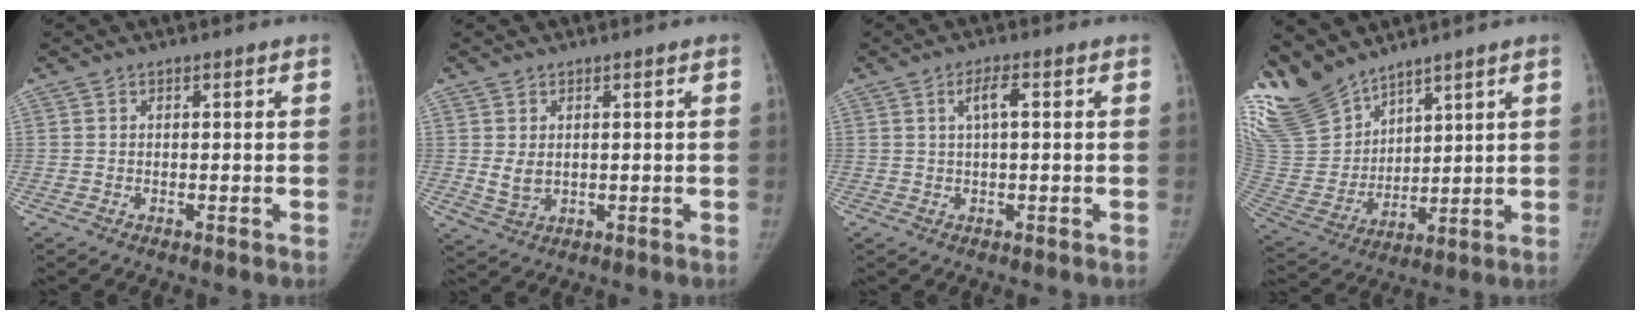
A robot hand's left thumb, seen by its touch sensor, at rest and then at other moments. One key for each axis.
{"total": 3.1, "fx": 0.5, "fy": 2.3, "fz": 2.0, "tx": -0.031, "ty": -0.012, "tz": 0.022}
{"total": 3.6, "fx": 1.0, "fy": 1.0, "fz": 3.3, "tx": -0.065, "ty": 0.009, "tz": 0.019}
{"total": 16.6, "fx": 13.9, "fy": 7.2, "fz": 5.6, "tx": -0.103, "ty": -0.062, "tz": 0.299}